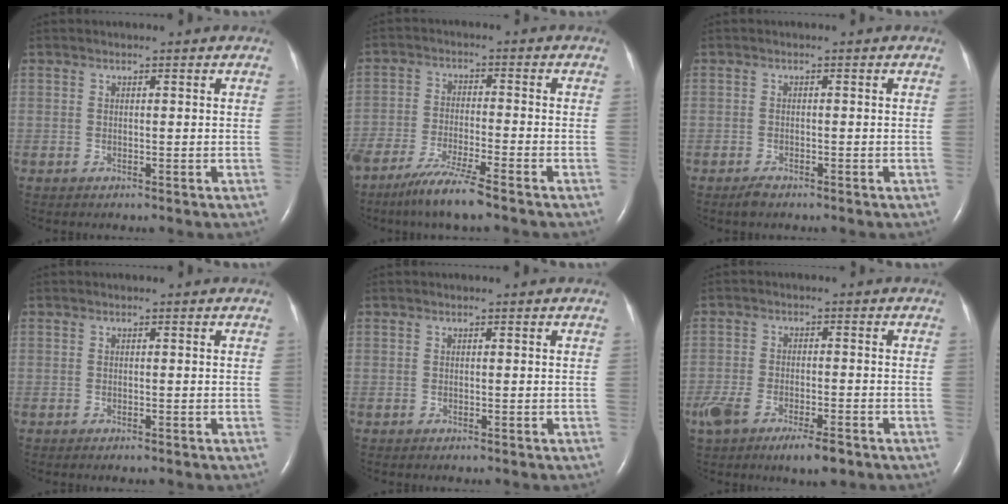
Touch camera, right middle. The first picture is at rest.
{"total": 7.7, "force": [-5.8, 0.1, 5.0], "torque": [-0.099, -0.023, -0.109]}
{"total": 1.3, "force": [-1.1, 0.4, 0.6], "torque": [-0.020, -0.003, -0.018]}
{"total": 0.6, "force": [-0.5, 0.1, 0.3], "torque": [-0.011, -0.002, -0.006]}
{"total": 0.0}
{"total": 9.8, "force": [-6.3, 3.0, 6.8], "torque": [-0.129, -0.014, -0.106]}